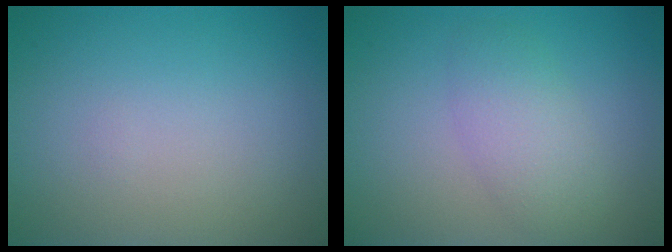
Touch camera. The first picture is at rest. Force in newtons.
{"total": 3.2, "press": 3.2, "slide": 0.0}